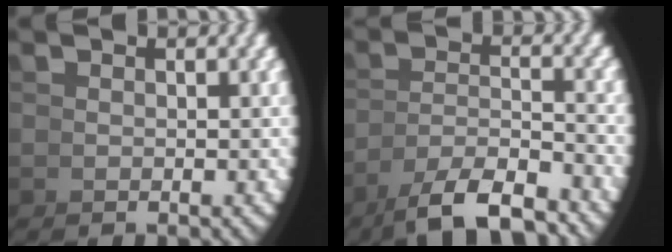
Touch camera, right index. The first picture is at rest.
{"total": 6.4, "force": [-4.4, 2.1, 4.1], "torque": [-0.072, -0.020, -0.058]}